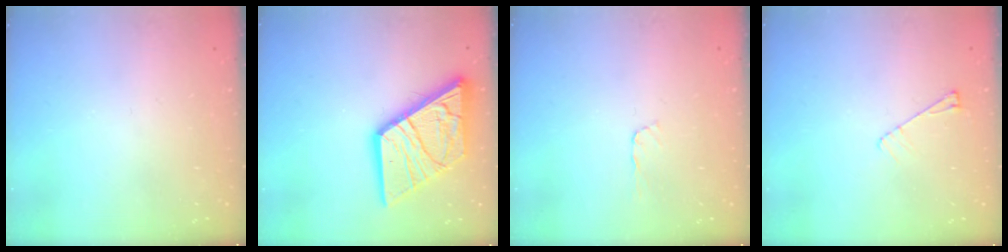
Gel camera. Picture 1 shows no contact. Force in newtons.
{"total": 20.2, "press": 20.0, "slide": 2.4}
{"total": 2.1, "press": 2.1, "slide": 0.3}
{"total": 4.8, "press": 4.7, "slide": 0.8}